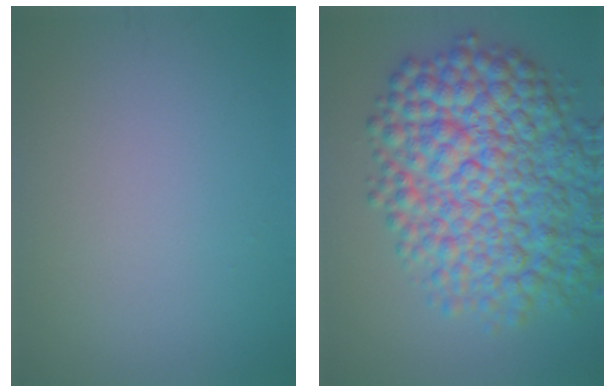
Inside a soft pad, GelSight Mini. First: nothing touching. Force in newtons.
{"total": 12.1, "press": 12.1, "slide": 0.2}